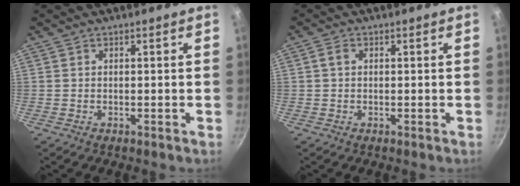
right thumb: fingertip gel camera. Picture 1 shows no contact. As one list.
[{"total": 1.5, "force": [0.3, 1.0, 1.0], "torque": [-0.018, 0.005, 0.005]}]